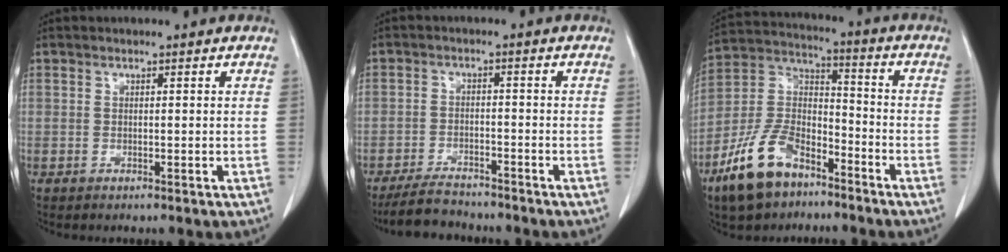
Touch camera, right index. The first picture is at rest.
{"total": 5.7, "force": [-5.3, 1.9, 1.2], "torque": [-0.022, -0.010, -0.093]}
{"total": 13.7, "force": [-8.9, 6.7, 7.9], "torque": [-0.168, 0.011, -0.174]}